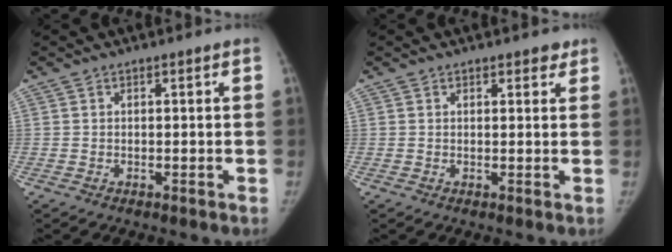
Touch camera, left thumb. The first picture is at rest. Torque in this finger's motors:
{"motor_torque": [0.18, -0.08, 0.37, -0.72, 0.07]}